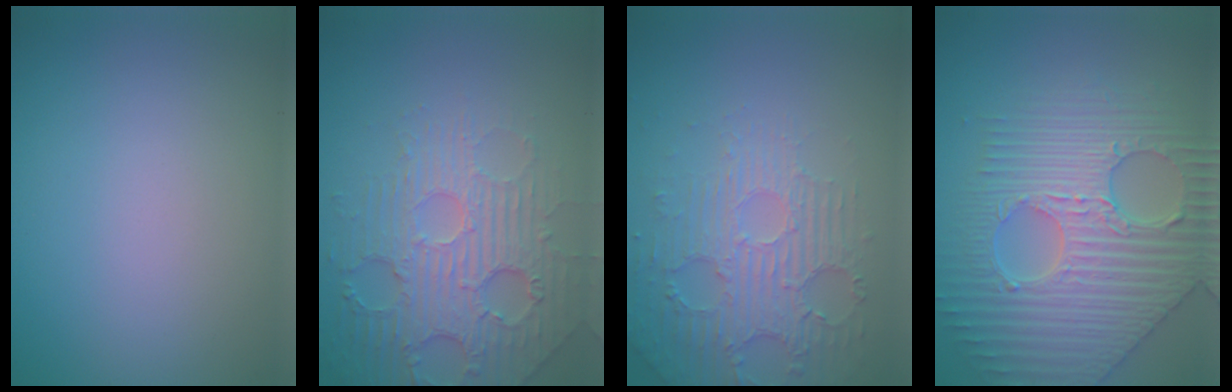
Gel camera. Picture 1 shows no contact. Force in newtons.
{"total": 5.1, "press": 4.3, "slide": 2.7}
{"total": 5.0, "press": 3.6, "slide": 3.5}
{"total": 8.2, "press": 6.7, "slide": 4.6}